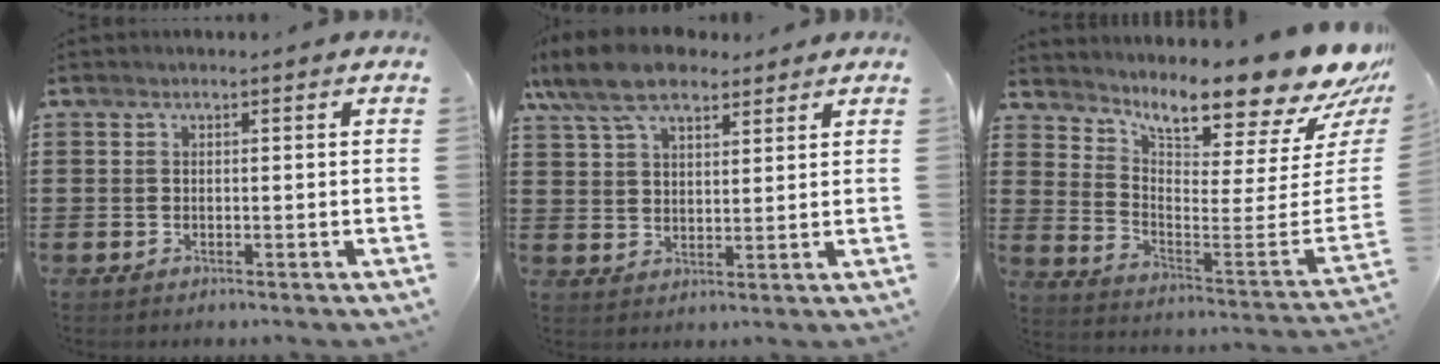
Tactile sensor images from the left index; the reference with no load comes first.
{"total": 9.4, "force": [7.1, 3.8, 4.9], "torque": [-0.117, -0.005, 0.134]}
{"total": 11.8, "force": [9.7, 1.5, 6.5], "torque": [-0.107, -0.100, 0.156]}